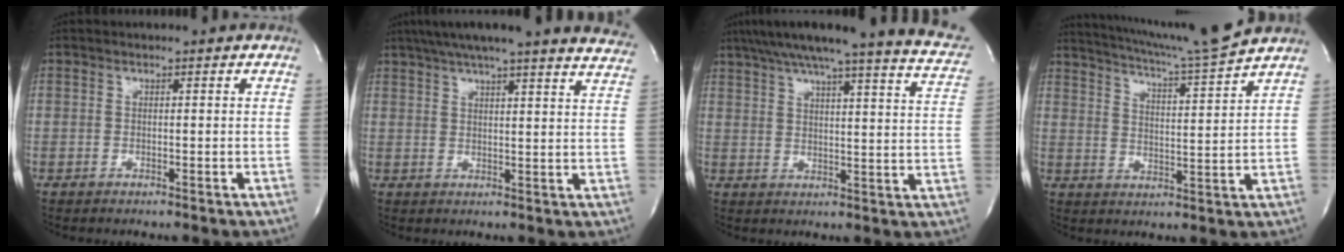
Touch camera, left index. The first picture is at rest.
{"total": 25.2, "force": [22.4, 1.6, 11.5], "torque": [-0.179, -0.018, 0.269]}
{"total": 20.9, "force": [17.8, 1.5, 10.8], "torque": [-0.152, -0.020, 0.213]}
{"total": 12.6, "force": [11.6, -2.1, 4.5], "torque": [-0.085, -0.030, 0.174]}